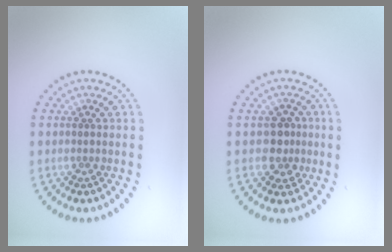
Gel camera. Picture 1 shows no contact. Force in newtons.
{"total": 2.5, "press": 2.3, "slide": 1.0}